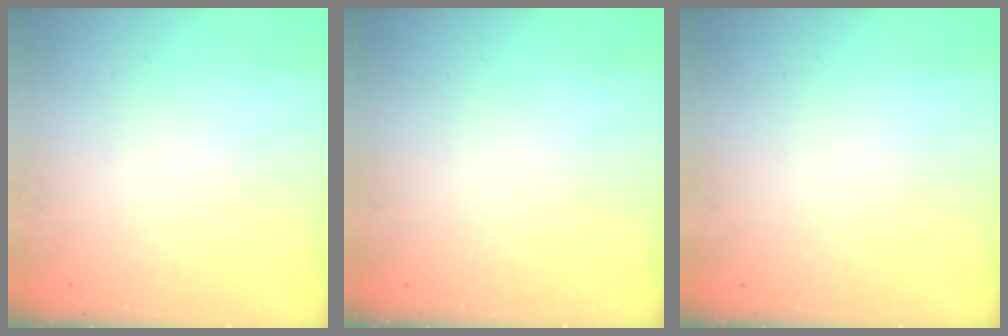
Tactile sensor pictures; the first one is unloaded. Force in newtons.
{"total": 0.0}
{"total": 0.0}